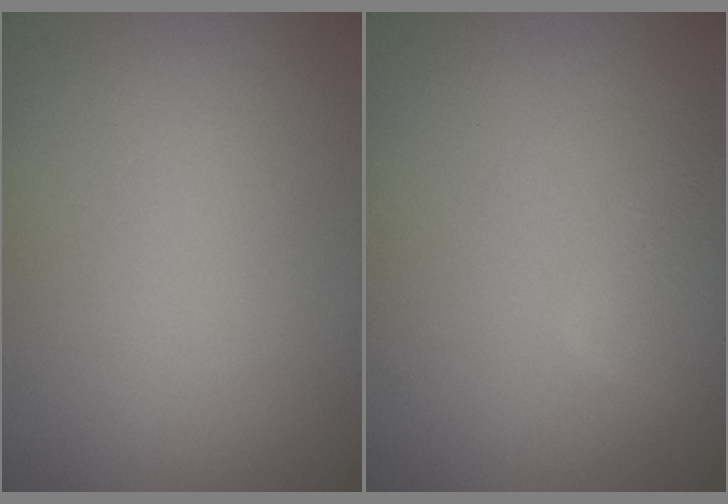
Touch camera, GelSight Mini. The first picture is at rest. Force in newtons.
{"total": 2.6, "press": 2.6, "slide": 0.0}